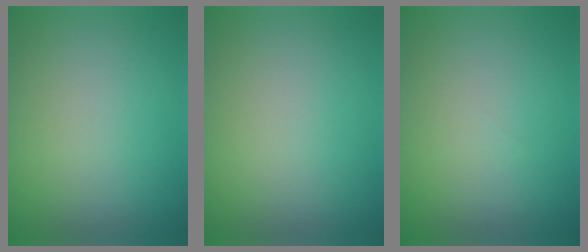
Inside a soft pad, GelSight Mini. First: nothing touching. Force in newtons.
{"total": 0.0}
{"total": 0.0}